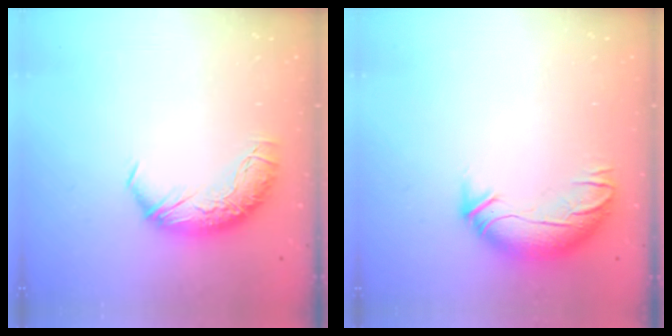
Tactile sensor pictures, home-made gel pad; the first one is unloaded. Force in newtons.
{"total": 3.5, "press": 2.3, "slide": 2.7}